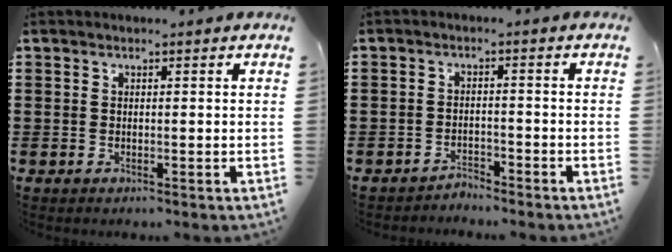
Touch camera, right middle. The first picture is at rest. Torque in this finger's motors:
{"motor_torque": [-0.35, 0.54, -0.23, -0.07]}